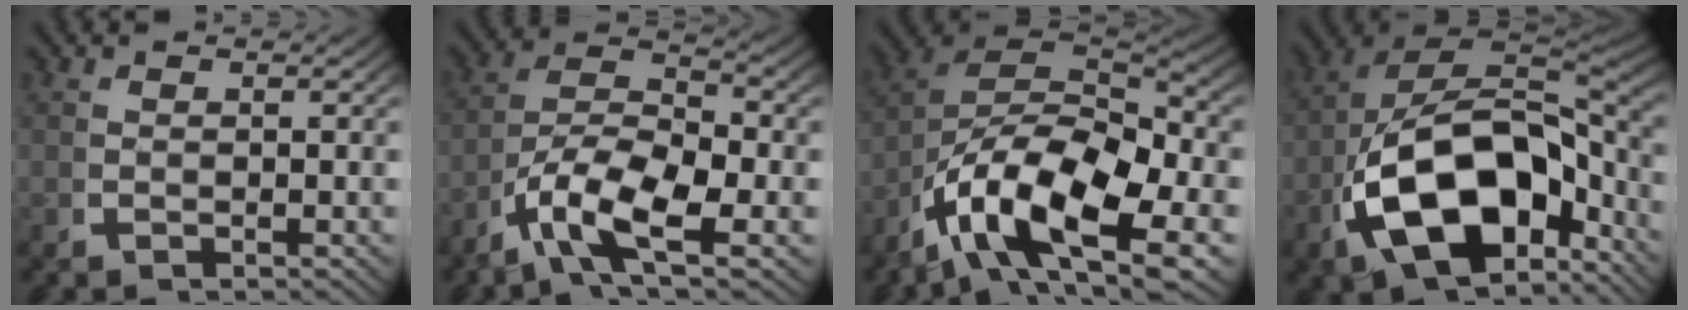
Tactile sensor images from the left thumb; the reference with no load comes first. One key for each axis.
{"total": 10.1, "fx": -1.6, "fy": 5.9, "fz": 8.1, "tx": -0.166, "ty": -0.031, "tz": -0.025}
{"total": 16.4, "fx": -1.8, "fy": 10.5, "fz": 12.5, "tx": -0.265, "ty": -0.047, "tz": -0.019}
{"total": 18.4, "fx": -3.6, "fy": 11.6, "fz": 13.7, "tx": -0.274, "ty": -0.065, "tz": -0.023}